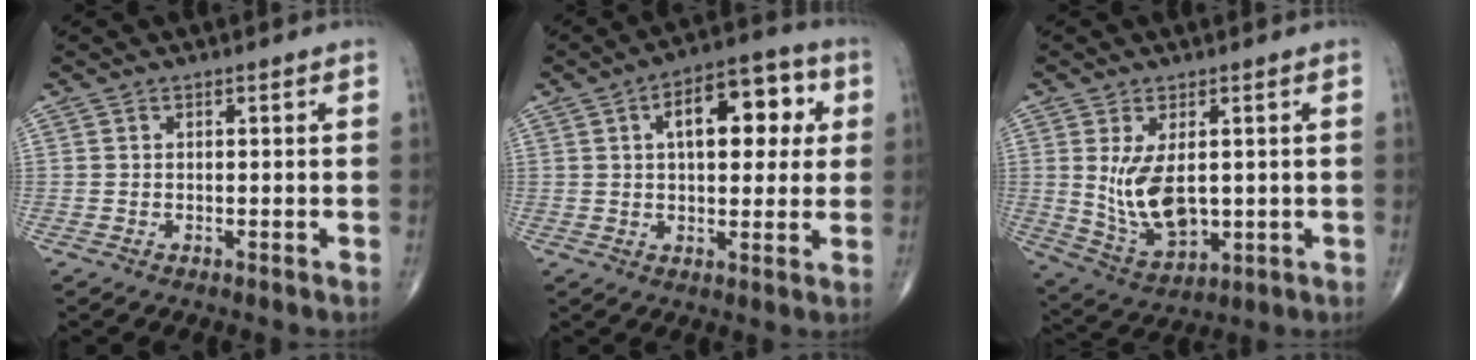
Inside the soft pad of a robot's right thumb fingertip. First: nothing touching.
{"total": 13.7, "force": [3.6, 7.0, 11.2], "torque": [-0.127, 0.017, 0.048]}
{"total": 10.1, "force": [0.9, 5.5, 8.5], "torque": [-0.151, -0.019, 0.038]}